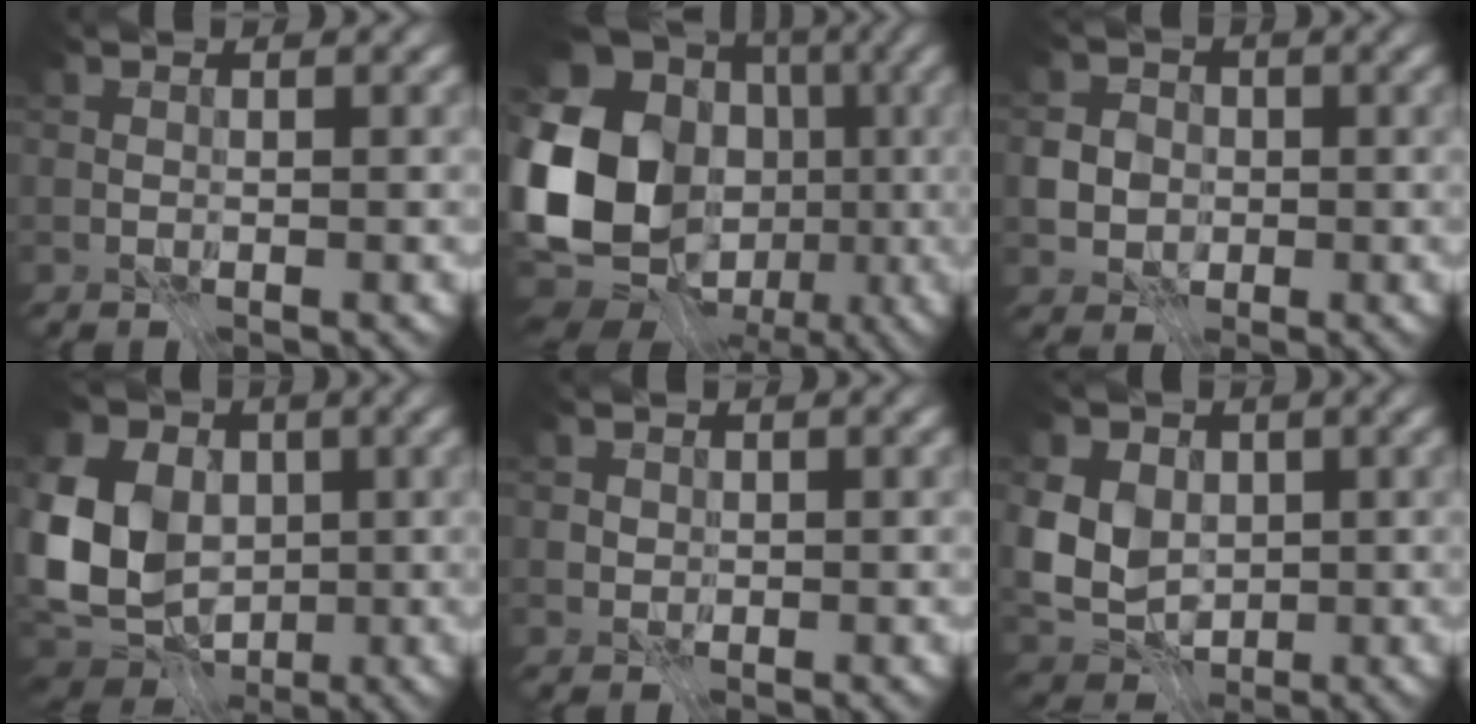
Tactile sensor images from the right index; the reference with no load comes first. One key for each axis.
{"total": 19.4, "fx": -1.7, "fy": 16.0, "fz": 10.9, "tx": -0.209, "ty": -0.019, "tz": -0.055}
{"total": 4.6, "fx": -0.8, "fy": 4.2, "fz": 1.7, "tx": -0.023, "ty": 0.012, "tz": -0.031}
{"total": 13.6, "fx": 0.7, "fy": 10.9, "fz": 8.1, "tx": -0.188, "ty": 0.012, "tz": 0.002}
{"total": 0.8, "fx": 0.0, "fy": 0.8, "fz": 0.1, "tx": -0.002, "ty": -0.003, "tz": 0.000}
{"total": 6.9, "fx": 0.7, "fy": 5.6, "fz": 4.0, "tx": -0.091, "ty": 0.011, "tz": 0.000}